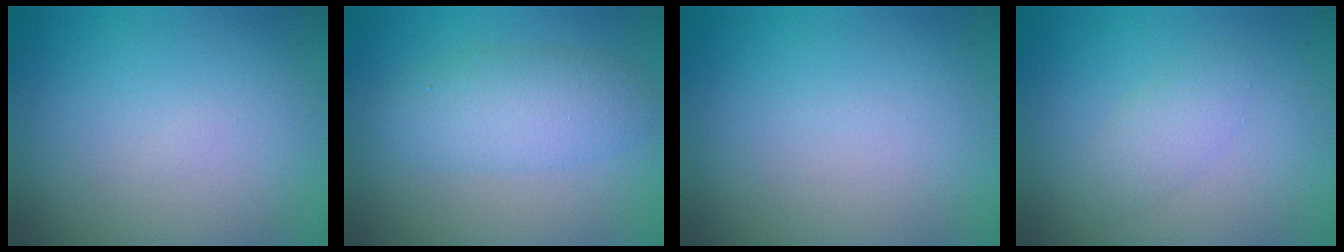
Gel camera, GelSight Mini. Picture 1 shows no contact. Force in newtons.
{"total": 3.8, "press": 3.8, "slide": 0.1}
{"total": 0.0}
{"total": 1.8, "press": 1.8, "slide": 0.1}